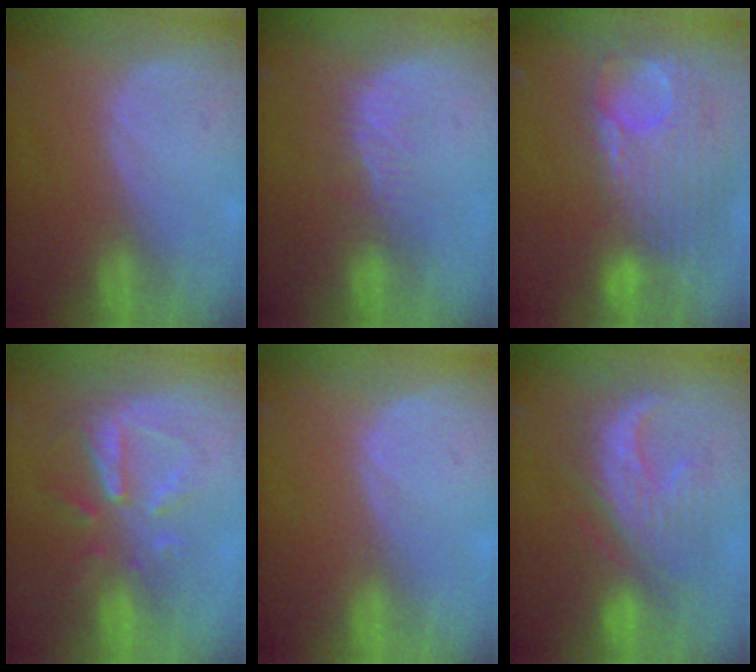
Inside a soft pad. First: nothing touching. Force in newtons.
{"total": 3.4, "press": 3.0, "slide": 1.6}
{"total": 12.7, "press": 10.7, "slide": 6.8}
{"total": 8.2, "press": 7.4, "slide": 3.6}
{"total": 0.0}
{"total": 9.1, "press": 9.1, "slide": 0.5}